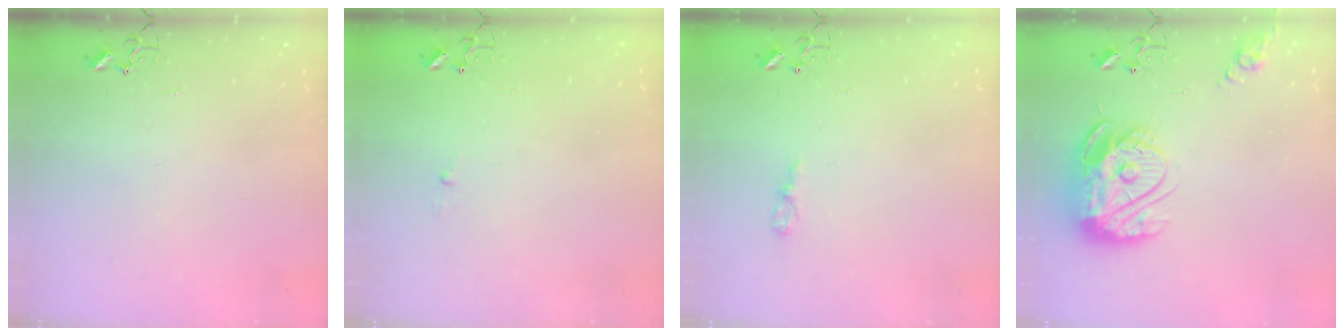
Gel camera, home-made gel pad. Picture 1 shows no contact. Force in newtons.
{"total": 2.6, "press": 2.5, "slide": 0.4}
{"total": 4.4, "press": 4.4, "slide": 0.6}
{"total": 17.3, "press": 17.2, "slide": 1.8}